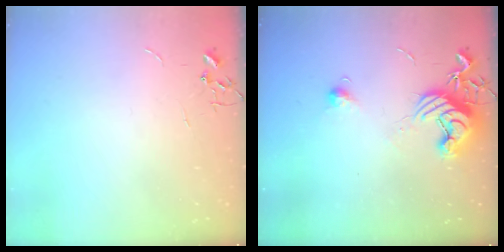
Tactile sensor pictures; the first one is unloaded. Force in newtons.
{"total": 11.2, "press": 11.1, "slide": 1.0}